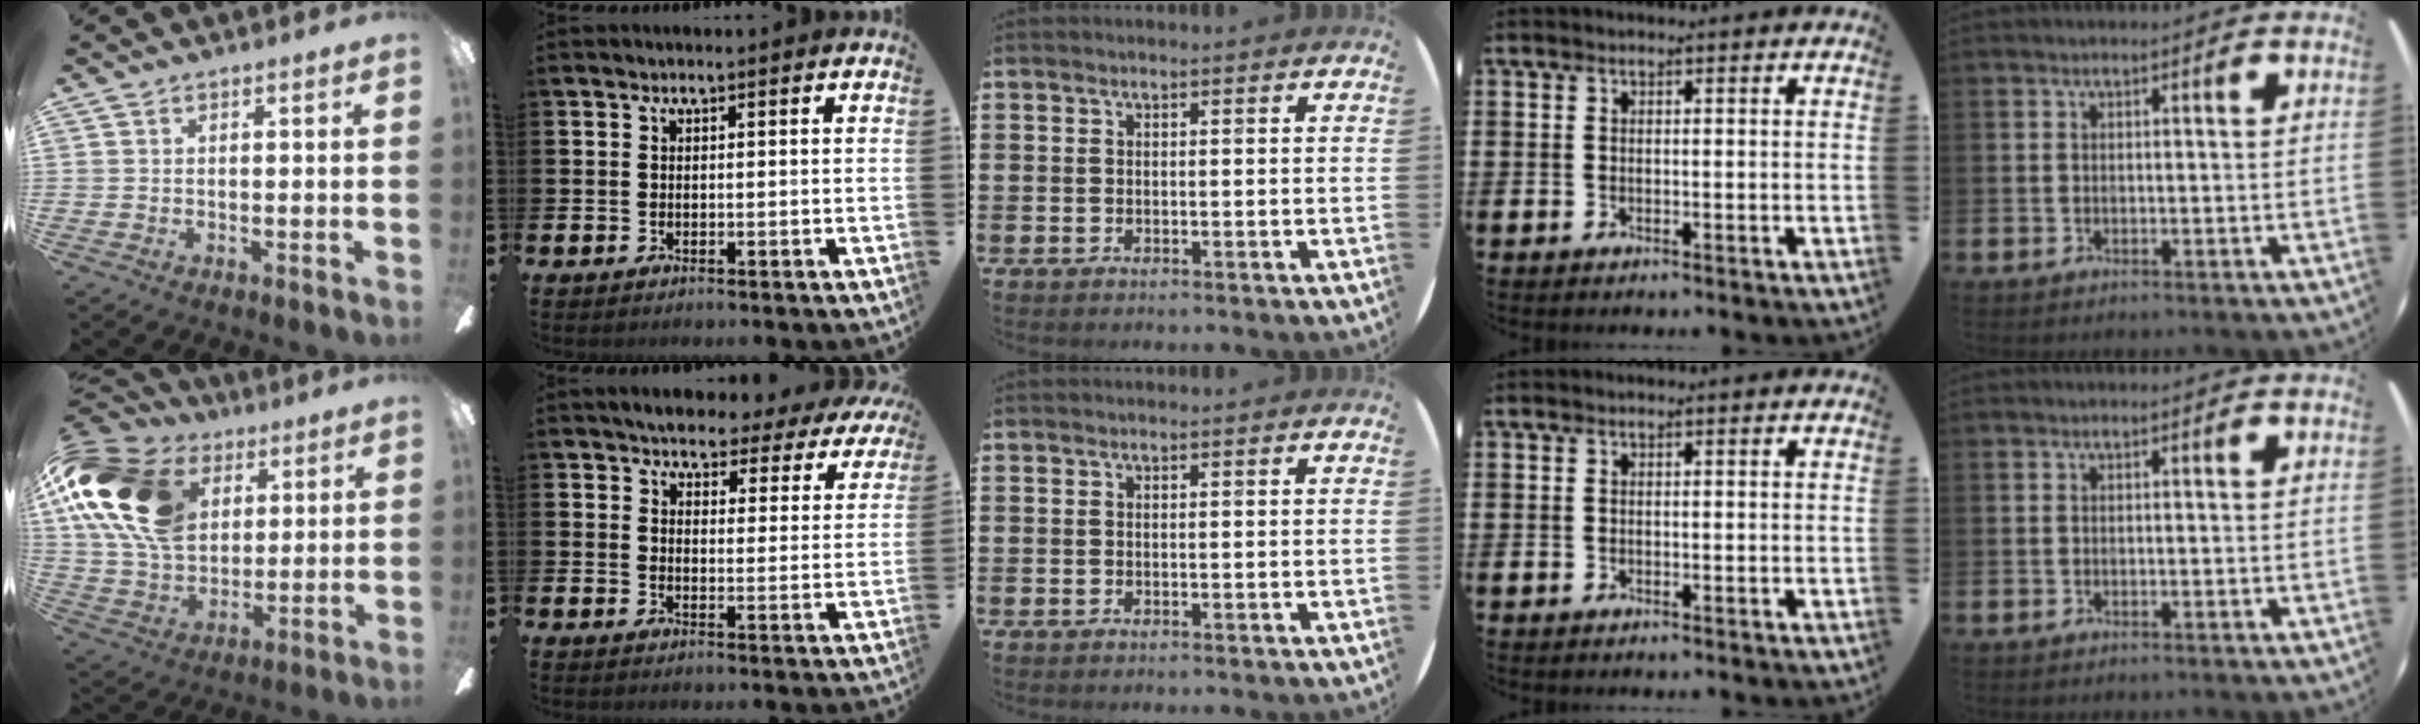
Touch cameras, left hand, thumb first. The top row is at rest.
{"thumb": {"total": 21.2, "force": [7.9, 14.6, 13.3], "torque": [-0.293, -0.011, 0.143]}, "index": {"total": 3.9, "force": [3.7, 1.0, 0.6], "torque": [-0.028, -0.028, 0.060]}}